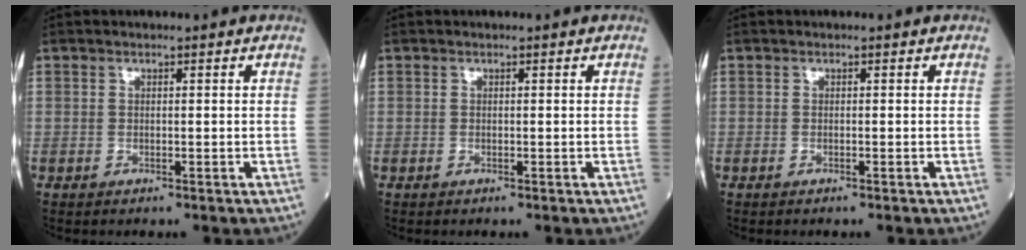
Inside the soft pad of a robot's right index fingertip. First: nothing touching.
{"total": 0.0}
{"total": 0.0}